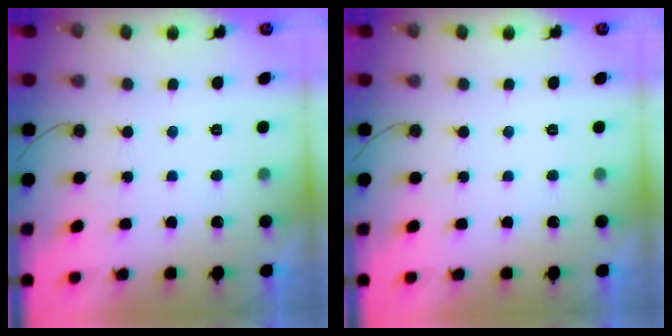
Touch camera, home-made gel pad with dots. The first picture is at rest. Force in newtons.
{"total": 0.0}